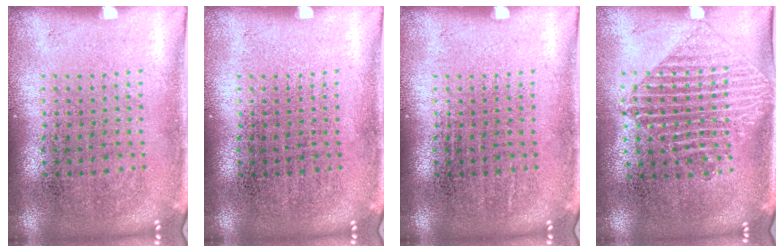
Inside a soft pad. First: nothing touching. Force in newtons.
{"total": 0.0}
{"total": 0.0}
{"total": 1.4, "press": 1.3, "slide": 0.7}